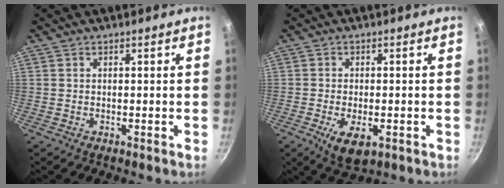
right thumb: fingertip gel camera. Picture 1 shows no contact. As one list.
[{"total": 6.9, "force": [-2.4, 3.3, 5.5], "torque": [-0.088, -0.003, -0.031]}]